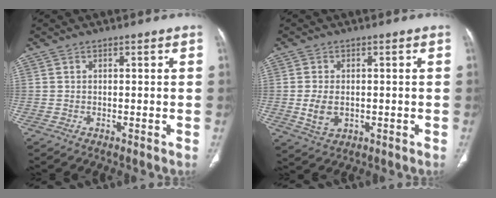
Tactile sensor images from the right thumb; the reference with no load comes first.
{"total": 5.2, "force": [-0.5, 3.6, 3.8], "torque": [-0.071, -0.004, 0.000]}